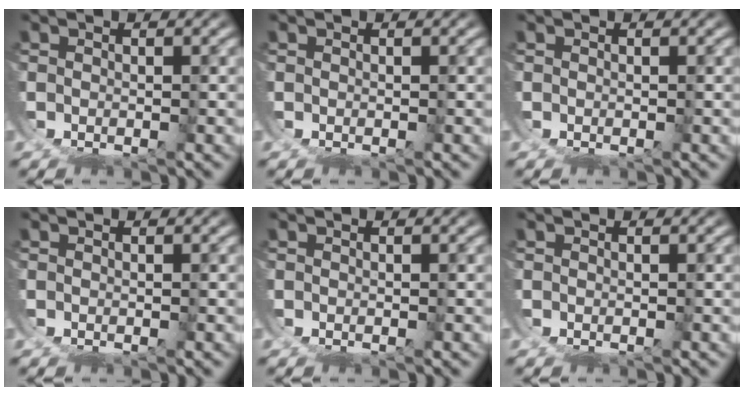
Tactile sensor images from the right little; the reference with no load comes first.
{"total": 0.0}
{"total": 0.0}
{"total": 0.0}
{"total": 0.0}
{"total": 0.0}